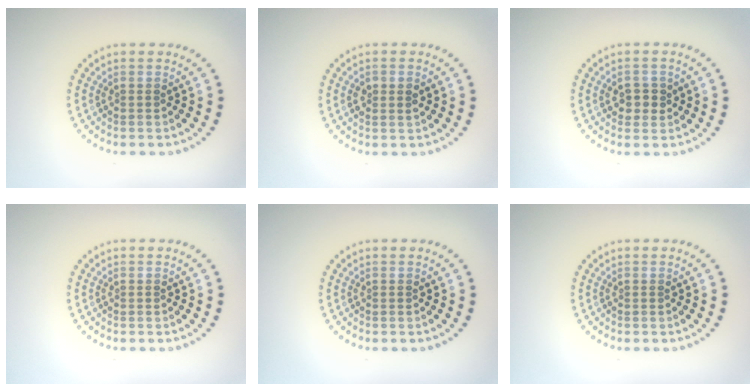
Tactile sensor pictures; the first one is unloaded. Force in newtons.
{"total": 1.5, "press": 1.5, "slide": 0.4}
{"total": 2.1, "press": 2.0, "slide": 0.4}
{"total": 0.0}
{"total": 0.0}
{"total": 0.0}